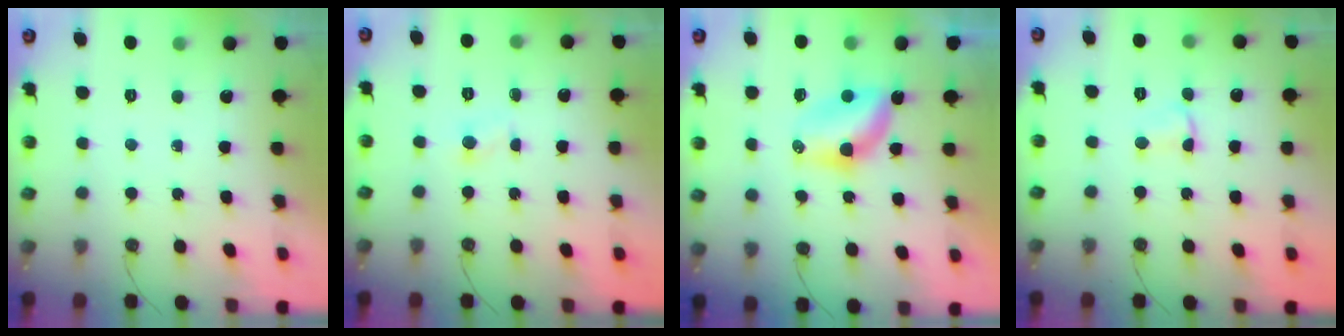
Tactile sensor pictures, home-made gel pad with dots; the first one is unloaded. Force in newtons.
{"total": 2.9, "press": 2.9, "slide": 0.3}
{"total": 6.3, "press": 6.3, "slide": 0.2}
{"total": 2.5, "press": 2.4, "slide": 0.4}